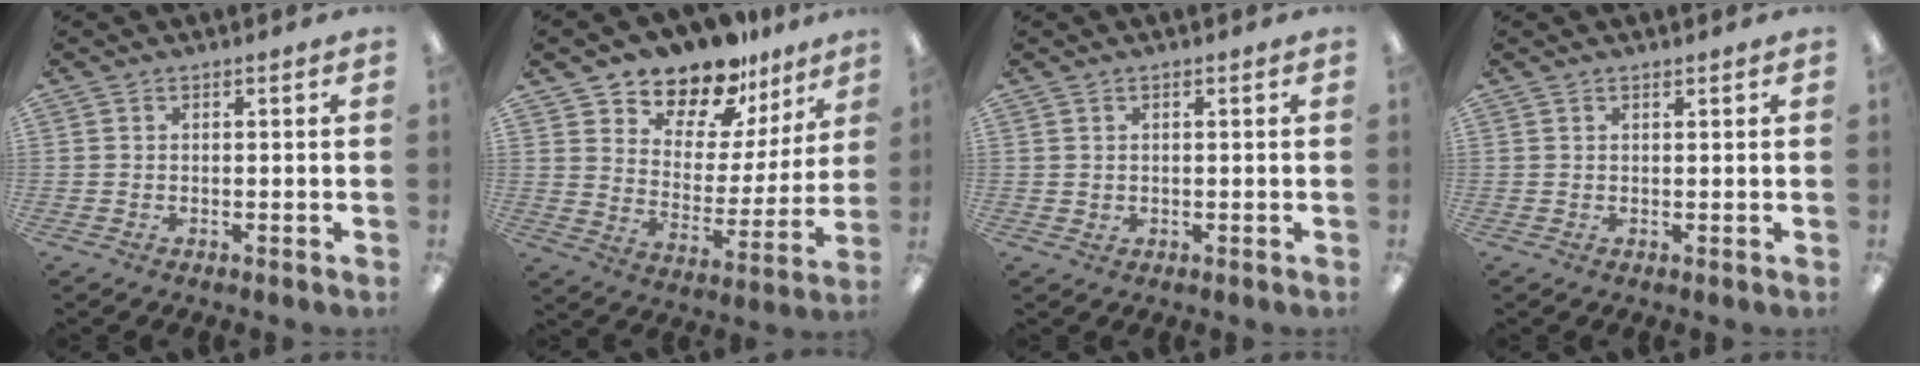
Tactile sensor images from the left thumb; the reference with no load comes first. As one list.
[{"total": 13.9, "force": [12.2, 5.9, 3.0], "torque": [-0.063, -0.105, 0.222]}, {"total": 1.0, "force": [0.6, 0.8, 0.3], "torque": [0.001, 0.000, 0.009]}, {"total": 0.7, "force": [0.6, 0.2, 0.2], "torque": [-0.005, 0.001, 0.011]}]